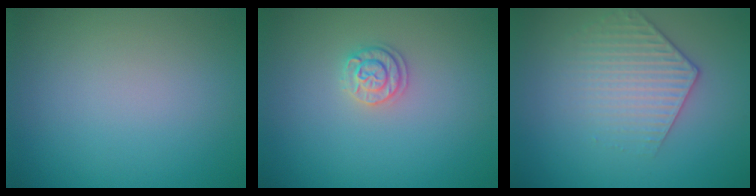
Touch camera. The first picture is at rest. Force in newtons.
{"total": 1.7, "press": 1.7, "slide": 0.3}
{"total": 3.2, "press": 2.9, "slide": 1.2}